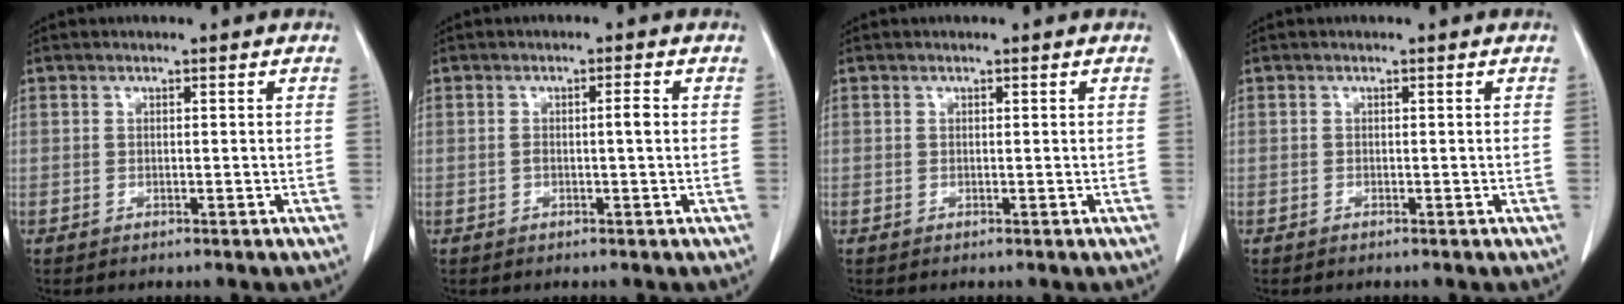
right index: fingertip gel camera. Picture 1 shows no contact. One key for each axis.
{"total": 1.9, "fx": -0.1, "fy": 0.0, "fz": 1.9, "tx": -0.031, "ty": 0.003, "tz": -0.002}
{"total": 0.0}
{"total": 0.0}